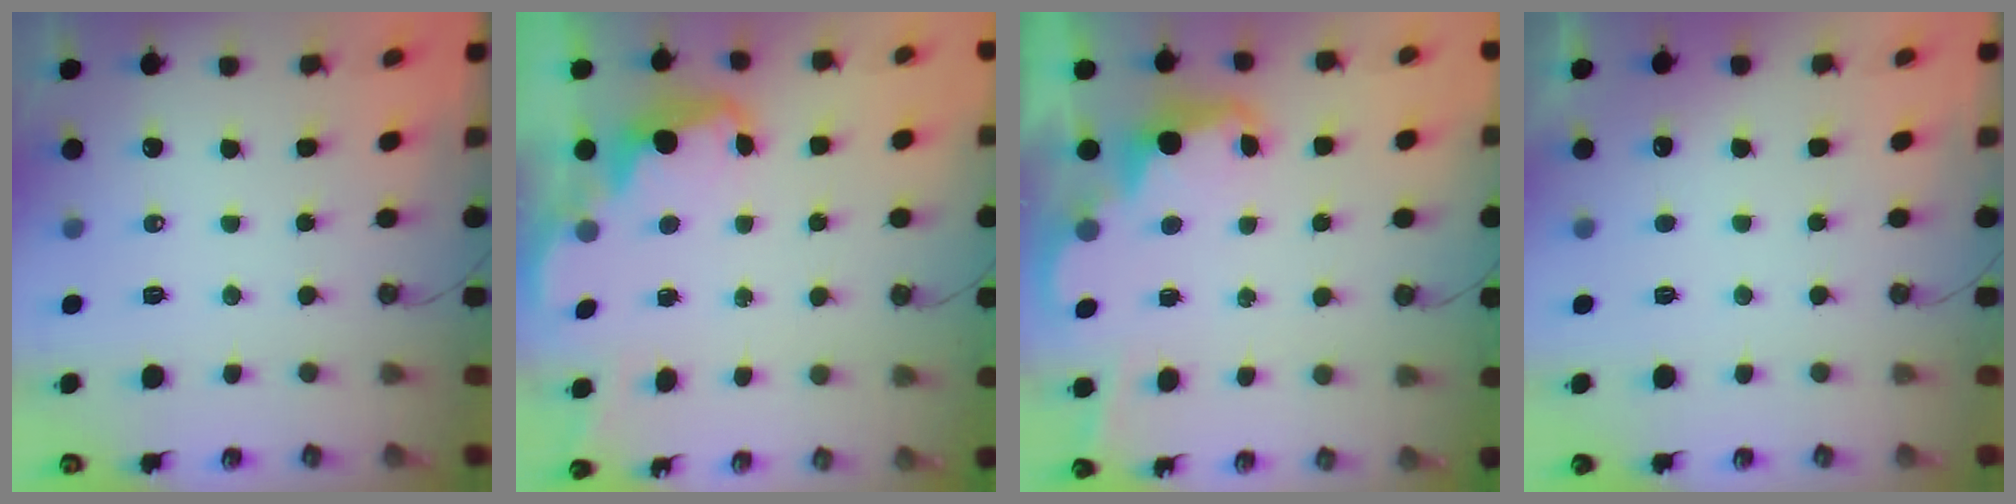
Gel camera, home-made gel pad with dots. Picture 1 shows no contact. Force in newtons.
{"total": 2.4, "press": 2.3, "slide": 0.7}
{"total": 2.6, "press": 2.5, "slide": 0.6}
{"total": 3.0, "press": 2.9, "slide": 1.0}